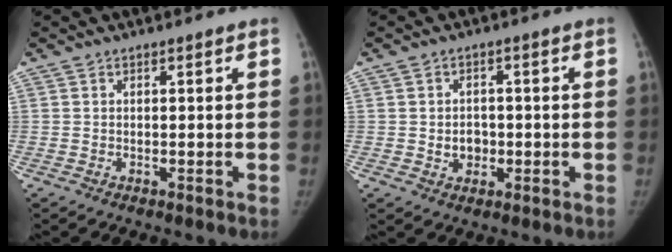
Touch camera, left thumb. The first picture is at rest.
{"total": 3.7, "force": [-0.6, 3.1, 1.8], "torque": [-0.009, 0.005, -0.006]}